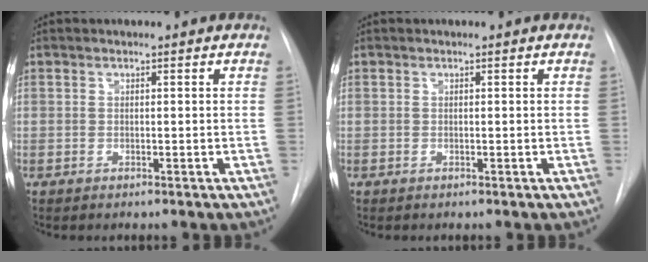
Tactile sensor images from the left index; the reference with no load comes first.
{"total": 0.0}